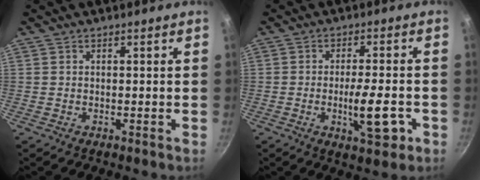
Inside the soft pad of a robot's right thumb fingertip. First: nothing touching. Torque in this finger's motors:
{"motor_torque": [3.48, 1.53, 1.43, -1.34, 0.53]}